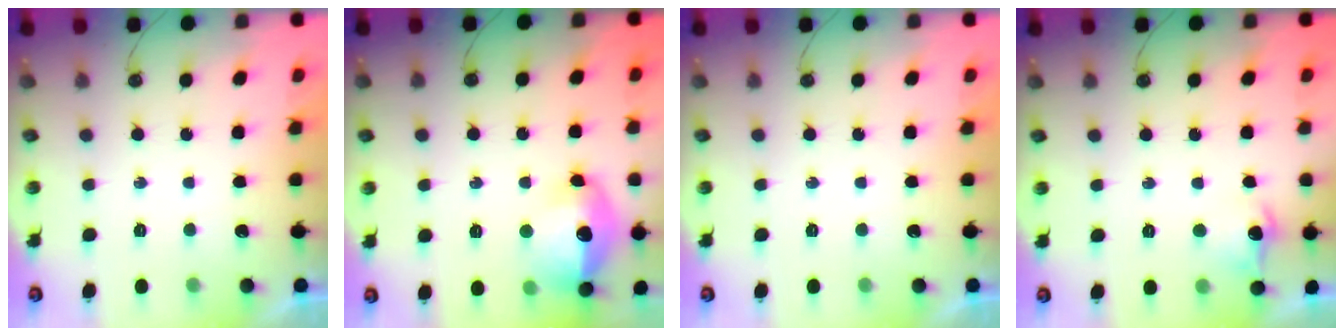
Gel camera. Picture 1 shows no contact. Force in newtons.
{"total": 15.4, "press": 15.4, "slide": 1.3}
{"total": 0.0}
{"total": 8.0, "press": 8.0, "slide": 0.7}